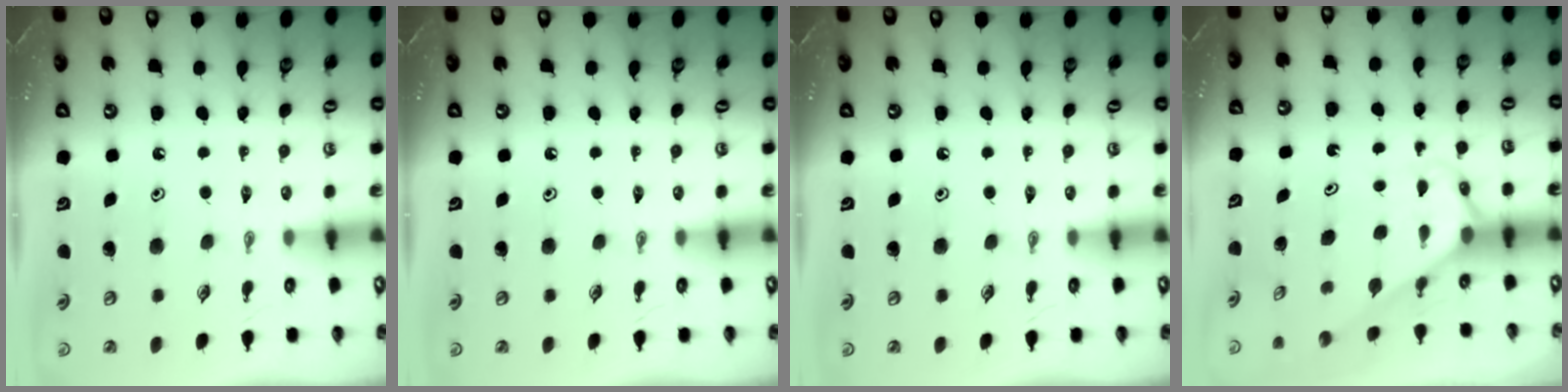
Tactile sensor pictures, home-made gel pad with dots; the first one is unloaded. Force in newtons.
{"total": 0.0}
{"total": 0.0}
{"total": 2.5, "press": 2.5, "slide": 0.2}